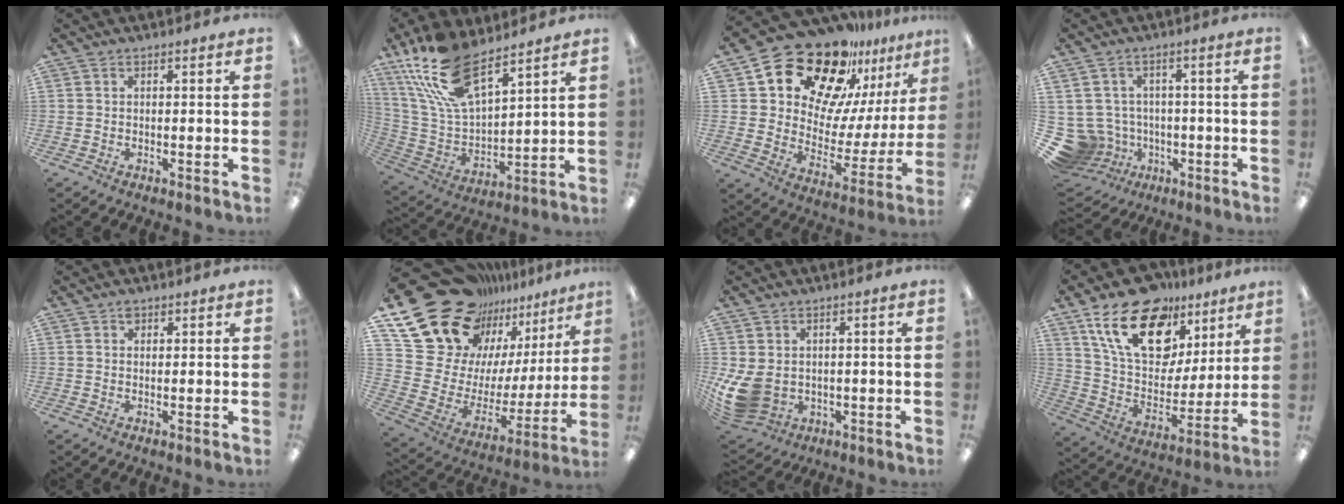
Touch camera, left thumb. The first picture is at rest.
{"total": 20.1, "force": [13.8, 8.5, 11.9], "torque": [-0.252, -0.068, 0.250]}
{"total": 22.8, "force": [17.8, 10.6, 9.4], "torque": [-0.162, -0.128, 0.316]}
{"total": 9.6, "force": [-2.3, 8.8, 3.1], "torque": [-0.111, 0.003, -0.034]}
{"total": 1.4, "force": [0.9, 0.9, 0.5], "torque": [-0.004, -0.003, 0.015]}
{"total": 23.5, "force": [17.1, 13.7, 8.5], "torque": [-0.157, -0.146, 0.334]}
{"total": 9.1, "force": [-0.2, 7.0, 5.9], "torque": [-0.136, -0.009, 0.002]}
{"total": 22.2, "force": [13.2, 12.8, 12.5], "torque": [-0.219, -0.056, 0.238]}